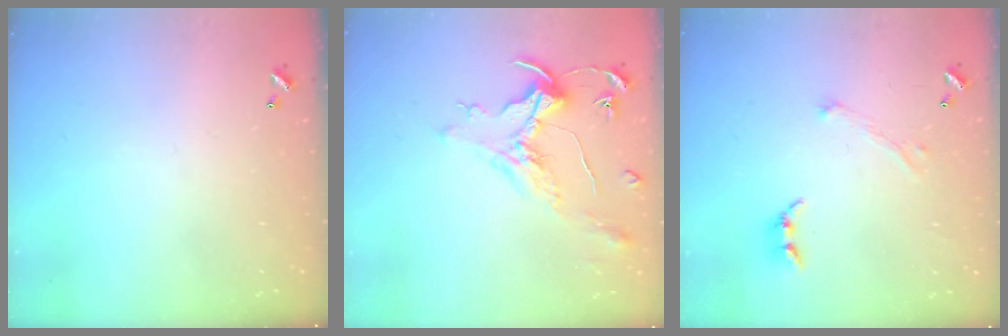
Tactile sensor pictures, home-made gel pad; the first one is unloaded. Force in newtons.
{"total": 1.6, "press": 1.4, "slide": 0.7}
{"total": 2.4, "press": 2.2, "slide": 0.9}